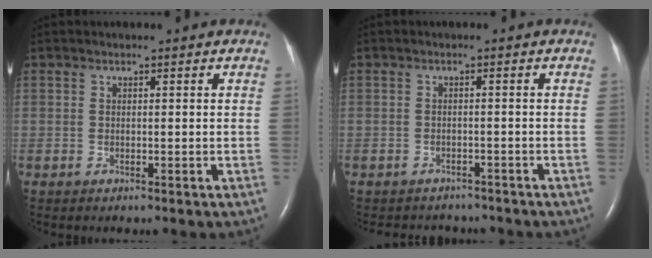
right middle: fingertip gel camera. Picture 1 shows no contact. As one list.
[{"total": 5.2, "force": [-4.9, 2.0, 0.3], "torque": [-0.006, 0.001, -0.057]}]